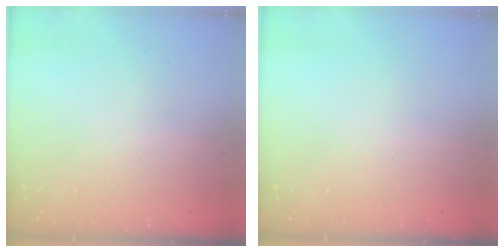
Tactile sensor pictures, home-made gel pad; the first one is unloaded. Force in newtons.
{"total": 0.0}